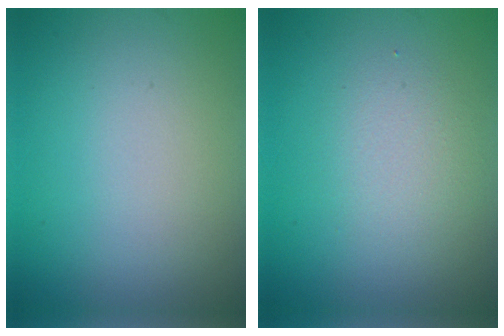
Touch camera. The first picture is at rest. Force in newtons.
{"total": 2.2, "press": 2.2, "slide": 0.2}